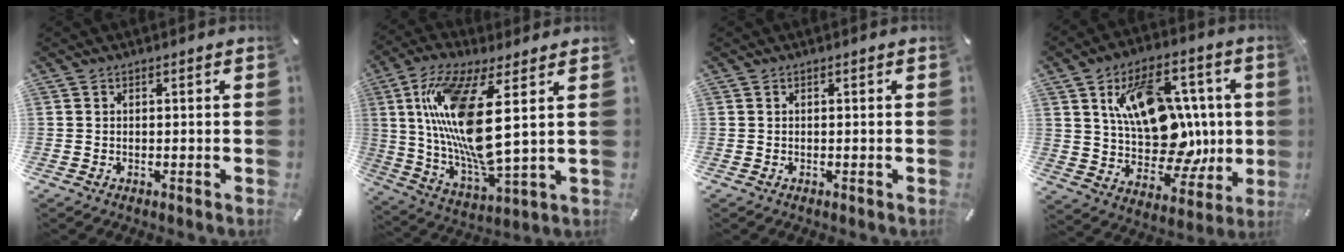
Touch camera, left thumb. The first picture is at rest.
{"total": 19.2, "force": [5.3, 5.2, 17.7], "torque": [-0.382, -0.030, 0.073]}
{"total": 0.0}
{"total": 18.4, "force": [4.4, 13.5, 11.7], "torque": [-0.169, -0.022, 0.092]}